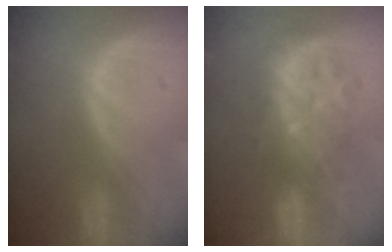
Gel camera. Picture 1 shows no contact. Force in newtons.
{"total": 9.2, "press": 8.0, "slide": 4.5}